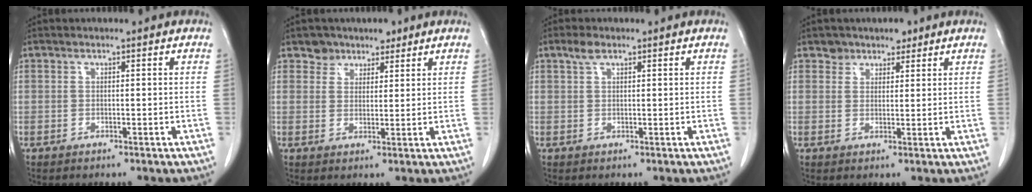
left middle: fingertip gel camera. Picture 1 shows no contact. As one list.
[{"total": 3.8, "force": [2.8, 2.6, 0.0], "torque": [0.010, 0.006, 0.041]}, {"total": 1.8, "force": [1.2, 0.7, 1.1], "torque": [-0.026, 0.007, 0.025]}, {"total": 3.1, "force": [2.3, 2.0, 0.1], "torque": [0.011, 0.002, 0.033]}]